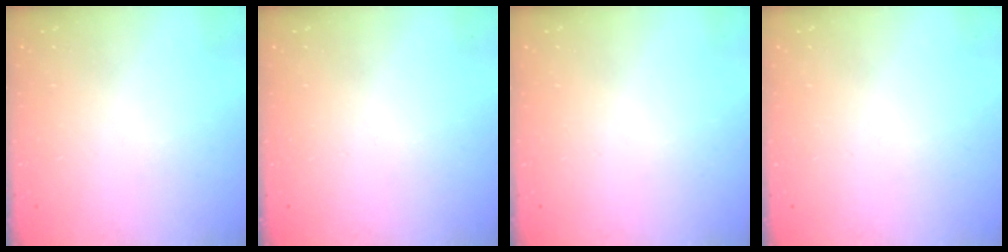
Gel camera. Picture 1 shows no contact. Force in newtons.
{"total": 0.0}
{"total": 0.0}
{"total": 0.0}